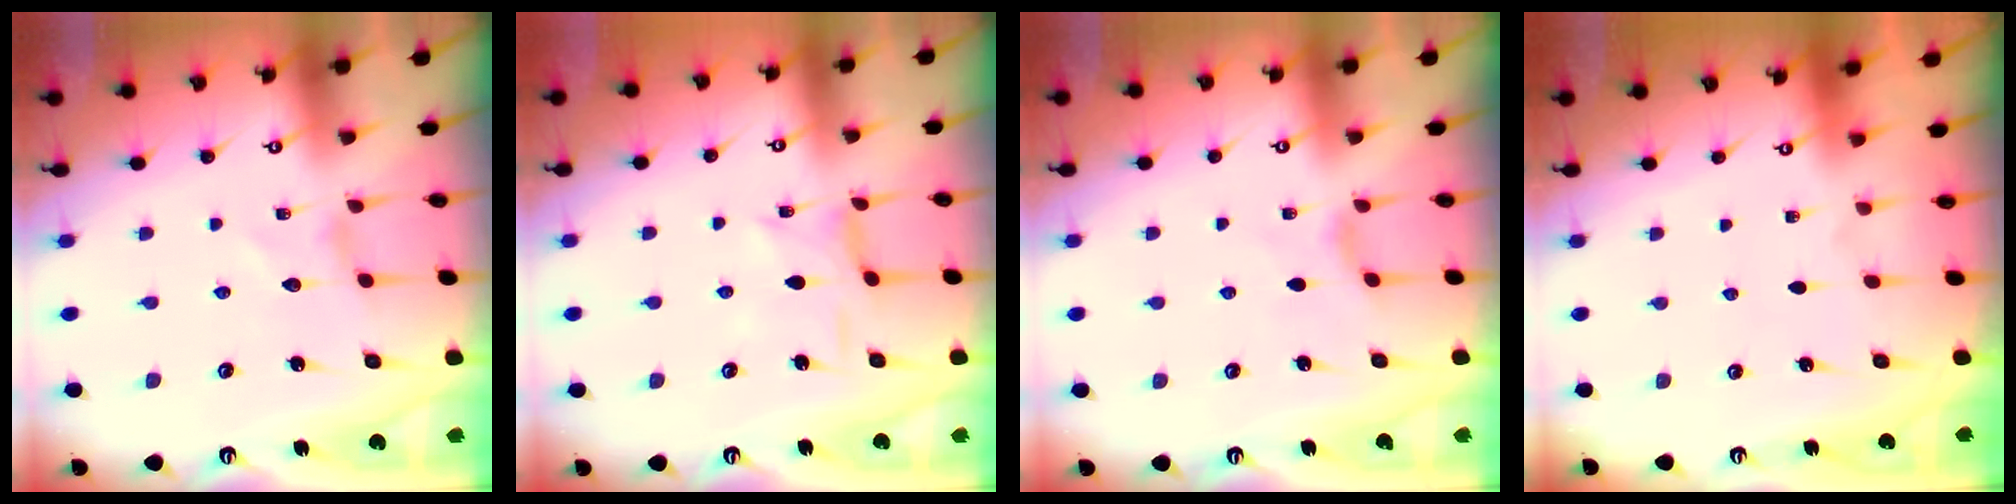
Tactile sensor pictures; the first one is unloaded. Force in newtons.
{"total": 2.2, "press": 2.2, "slide": 0.3}
{"total": 2.7, "press": 2.6, "slide": 0.6}
{"total": 0.0}